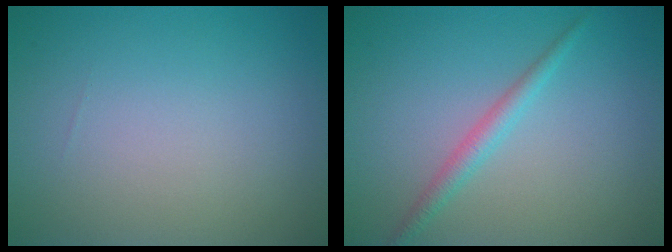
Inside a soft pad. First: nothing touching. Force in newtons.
{"total": 1.8, "press": 1.8, "slide": 0.1}